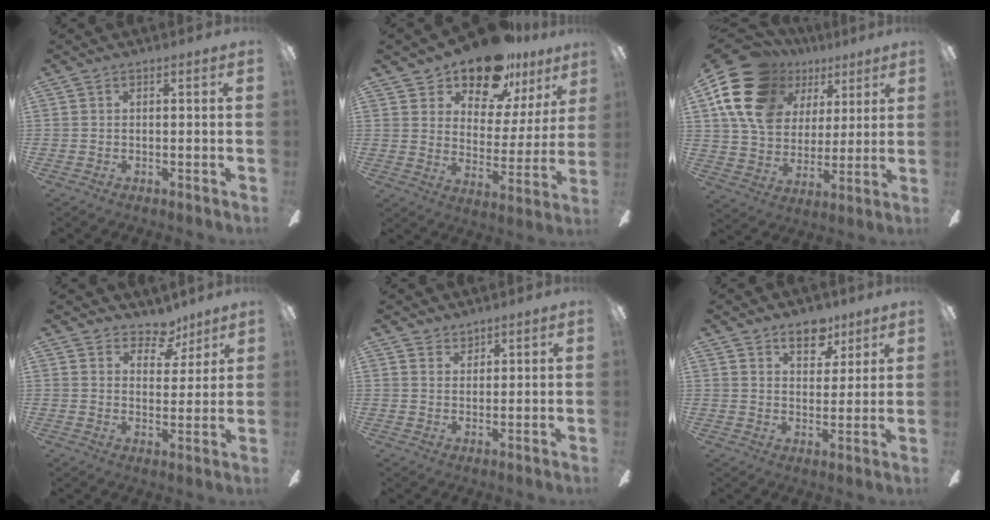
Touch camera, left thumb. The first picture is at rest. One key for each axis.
{"total": 16.3, "fx": 13.6, "fy": 6.6, "fz": 6.0, "tx": -0.105, "ty": -0.104, "tz": 0.239}
{"total": 20.0, "fx": 9.3, "fy": 14.6, "fz": 10.1, "tx": -0.208, "ty": -0.032, "tz": 0.173}
{"total": 7.3, "fx": 5.6, "fy": 4.1, "fz": 2.4, "tx": -0.026, "ty": -0.034, "tz": 0.099}
{"total": 2.6, "fx": 2.3, "fy": 1.2, "fz": -0.2, "tx": 0.007, "ty": -0.012, "tz": 0.043}
{"total": 8.2, "fx": 5.8, "fy": 4.5, "fz": 3.7, "tx": -0.032, "ty": -0.029, "tz": 0.098}